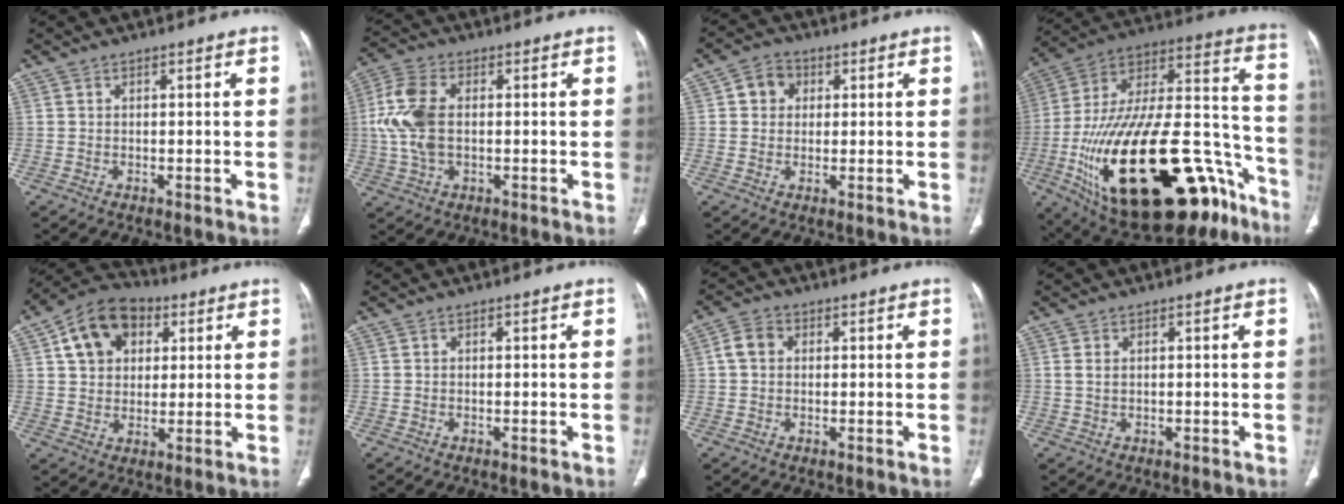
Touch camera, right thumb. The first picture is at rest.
{"total": 10.1, "force": [0.4, 6.0, 8.1], "torque": [-0.189, 0.012, 0.008]}
{"total": 4.9, "force": [1.2, 4.3, 2.0], "torque": [-0.011, 0.006, 0.016]}
{"total": 42.8, "force": [-18.6, 18.7, 33.7], "torque": [-0.531, 0.066, -0.283]}
{"total": 13.0, "force": [4.7, 9.5, 7.5], "torque": [-0.102, 0.003, 0.072]}
{"total": 0.0}
{"total": 3.8, "force": [0.6, 3.1, 2.1], "torque": [-0.038, 0.012, 0.009]}
{"total": 1.5, "force": [0.5, 0.9, 1.1], "torque": [-0.025, 0.001, 0.016]}